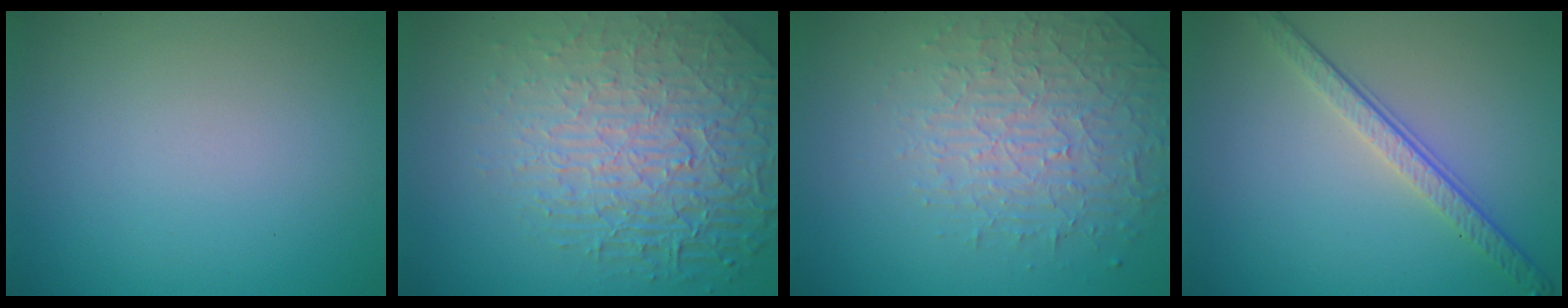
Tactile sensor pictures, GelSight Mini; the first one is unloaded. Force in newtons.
{"total": 8.9, "press": 6.0, "slide": 6.5}
{"total": 4.3, "press": 3.5, "slide": 2.6}
{"total": 3.7, "press": 2.8, "slide": 2.5}